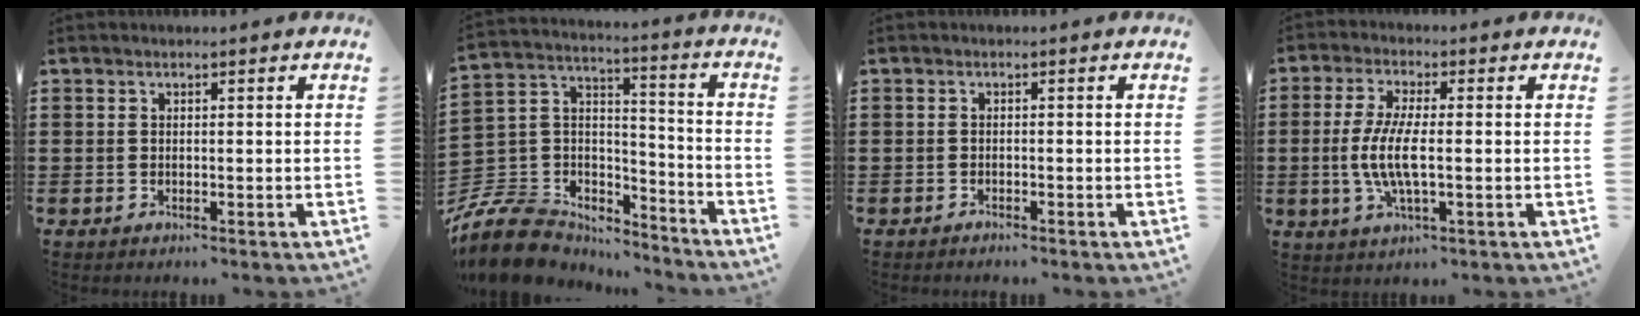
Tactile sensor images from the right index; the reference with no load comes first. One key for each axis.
{"total": 10.7, "fx": -8.7, "fy": 5.5, "fz": 2.9, "tx": -0.098, "ty": 0.014, "tz": -0.172}
{"total": 0.7, "fx": -0.7, "fy": 0.0, "fz": 0.1, "tx": -0.005, "ty": -0.003, "tz": -0.014}
{"total": 6.8, "fx": -0.9, "fy": 2.0, "fz": 6.4, "tx": -0.147, "ty": -0.007, "tz": -0.028}